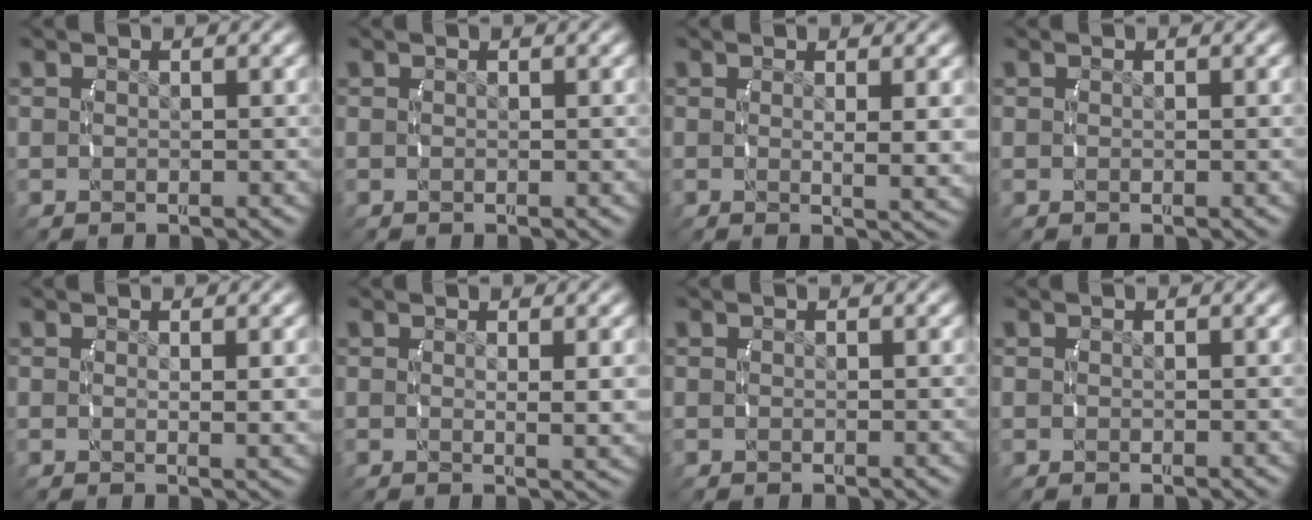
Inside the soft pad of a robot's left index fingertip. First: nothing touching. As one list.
[{"total": 0.0}, {"total": 2.2, "force": [0.6, -0.3, 2.1], "torque": [-0.032, -0.011, 0.012]}, {"total": 0.0}, {"total": 1.0, "force": [0.4, -0.2, 0.9], "torque": [-0.020, -0.010, 0.010]}, {"total": 1.6, "force": [0.5, -0.2, 1.5], "torque": [-0.028, -0.011, 0.011]}, {"total": 0.0}, {"total": 0.0}]